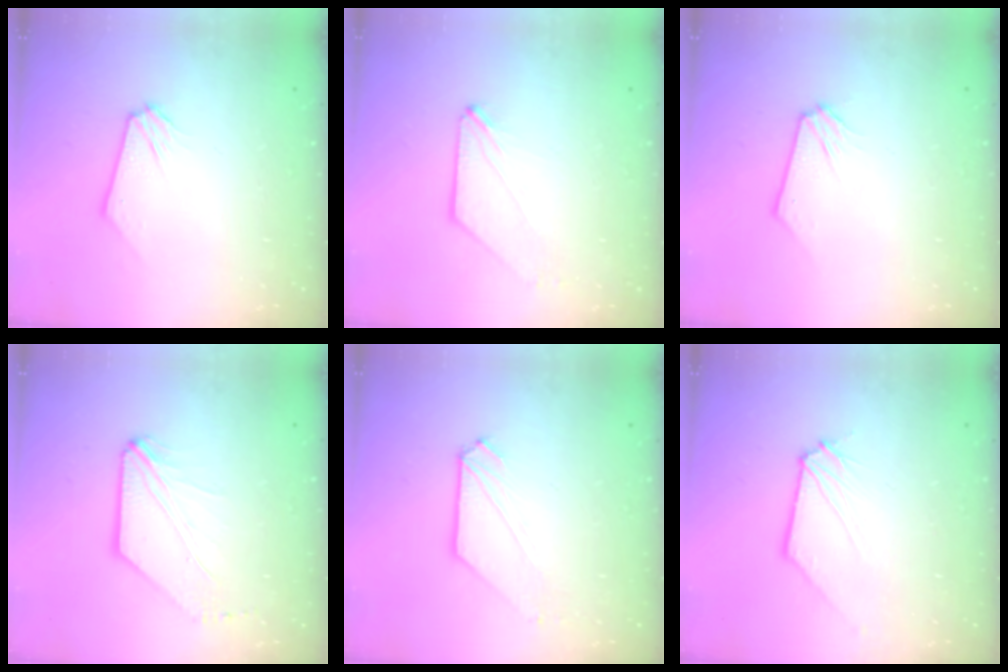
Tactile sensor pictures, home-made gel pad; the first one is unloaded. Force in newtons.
{"total": 0.0}
{"total": 0.0}
{"total": 4.0, "press": 3.9, "slide": 0.8}
{"total": 1.8, "press": 1.8, "slide": 0.1}
{"total": 0.0}